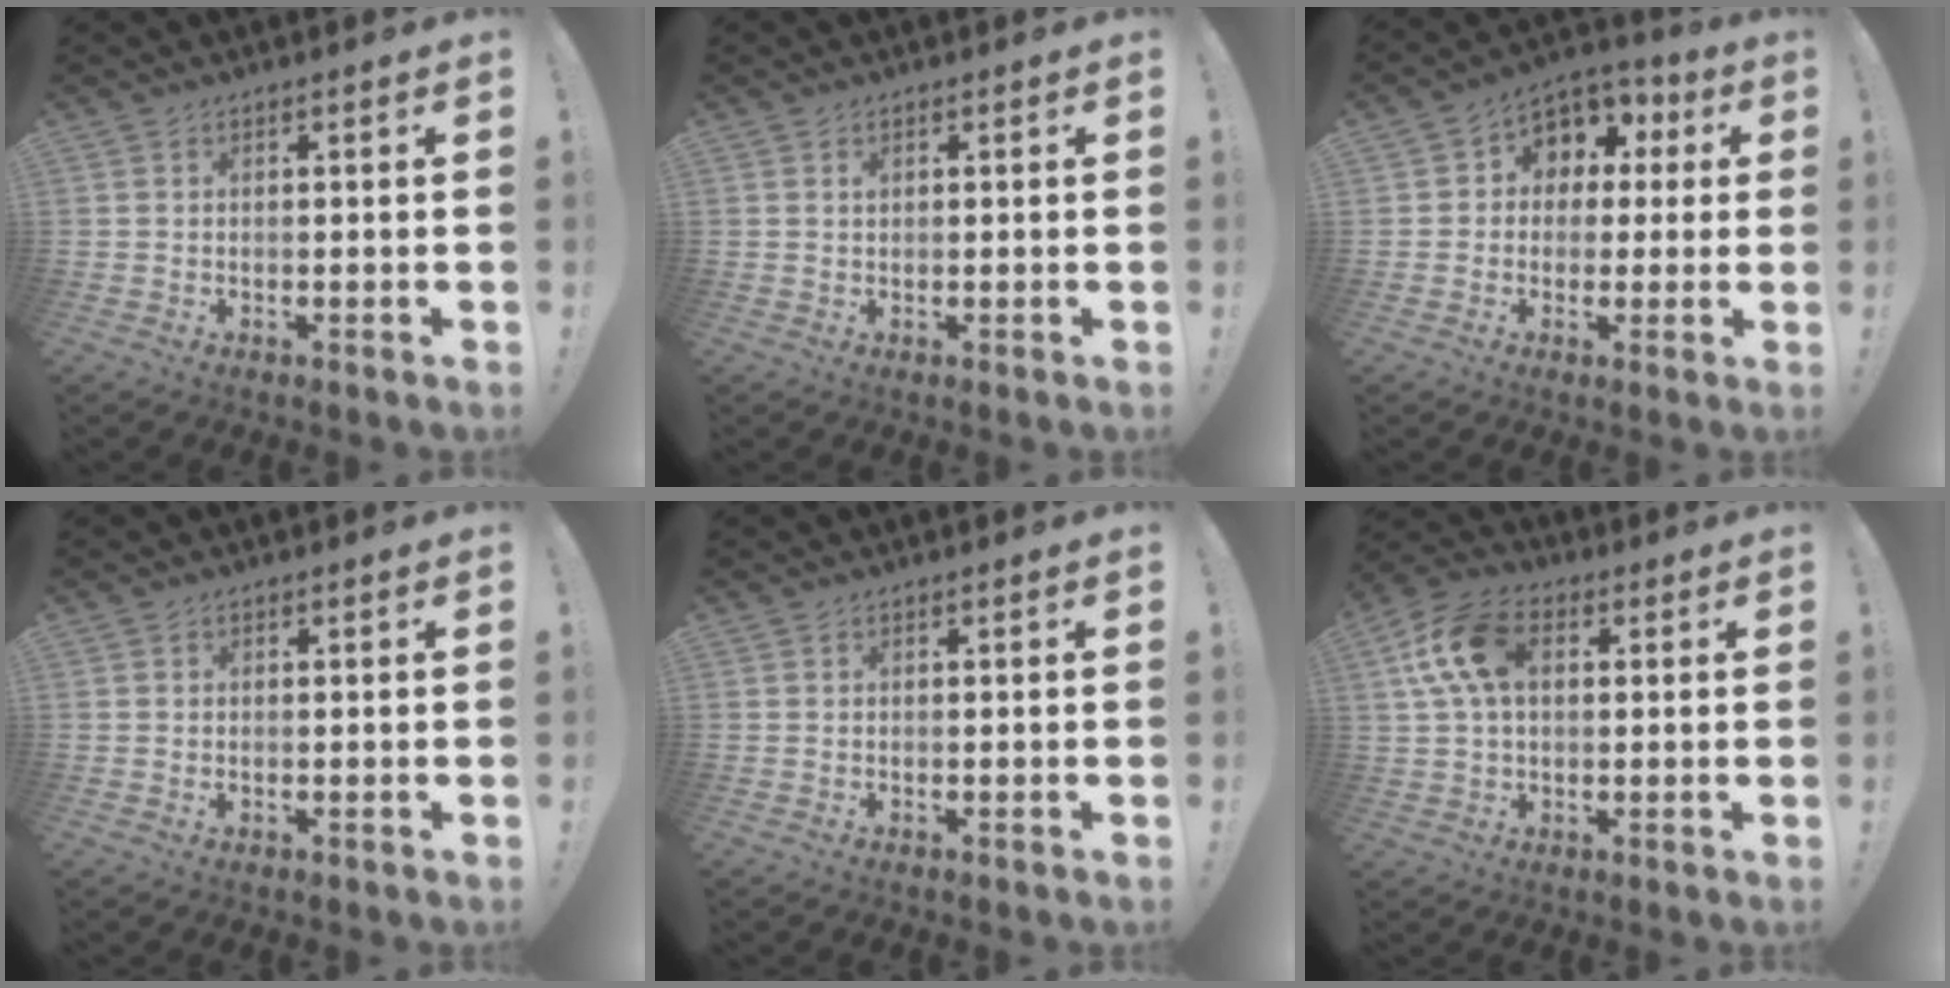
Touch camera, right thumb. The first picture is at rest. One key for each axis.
{"total": 0.5, "fx": 0.2, "fy": 0.4, "fz": 0.2, "tx": 0.003, "ty": -0.002, "tz": 0.003}
{"total": 8.0, "fx": 1.5, "fy": 7.3, "fz": 3.1, "tx": -0.036, "ty": -0.007, "tz": 0.033}
{"total": 0.0}
{"total": 0.0}
{"total": 14.5, "fx": 3.5, "fy": 9.2, "fz": 10.6, "tx": -0.203, "ty": 0.010, "tz": 0.069}